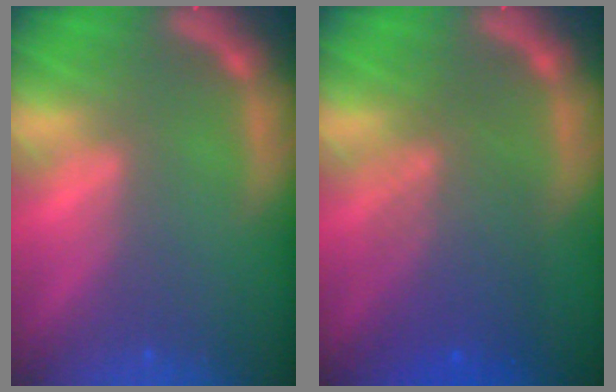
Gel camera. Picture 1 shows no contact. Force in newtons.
{"total": 6.1}